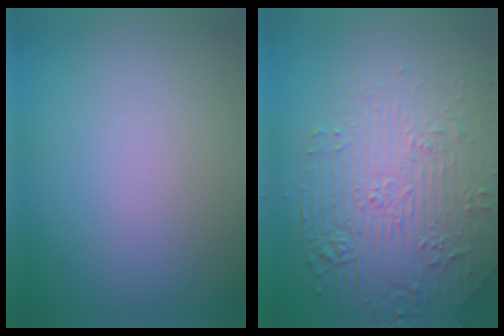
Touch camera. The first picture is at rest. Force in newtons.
{"total": 5.4, "press": 4.8, "slide": 2.3}